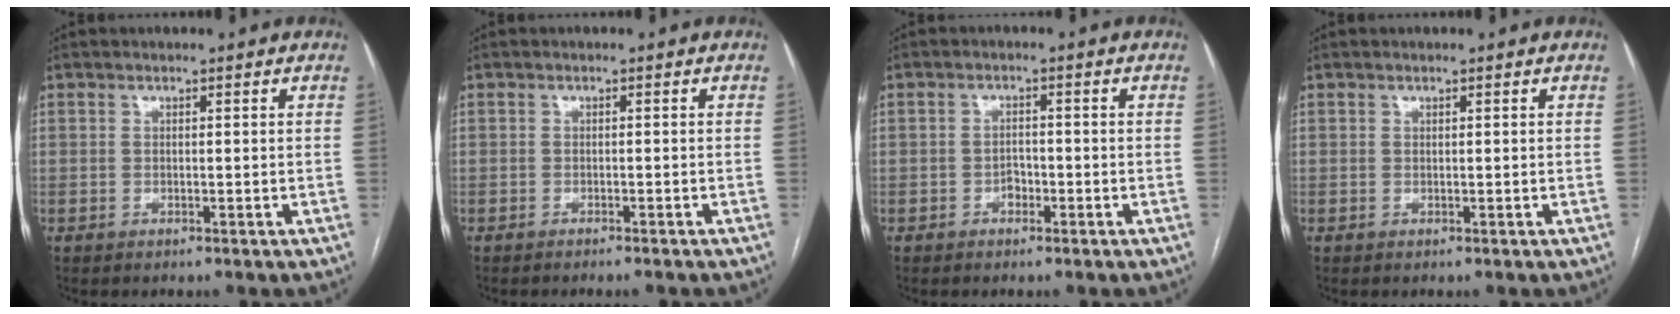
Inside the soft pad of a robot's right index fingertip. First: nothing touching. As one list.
[{"total": 2.9, "force": [-2.6, 0.2, 1.1], "torque": [-0.014, -0.003, -0.031]}, {"total": 1.9, "force": [-1.1, 1.2, 1.0], "torque": [-0.015, 0.007, -0.018]}, {"total": 0.0}]